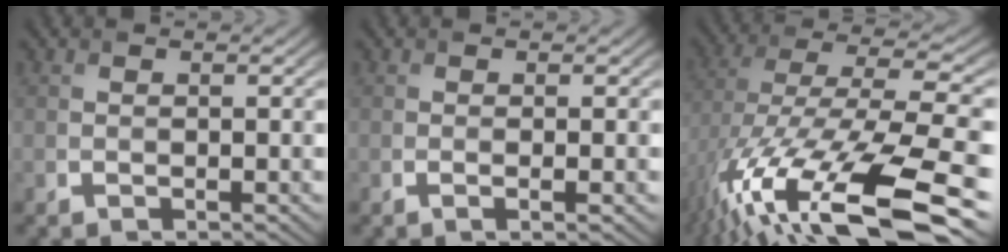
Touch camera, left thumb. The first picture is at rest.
{"total": 1.3, "force": [-0.2, 0.3, 1.3], "torque": [-0.021, 0.000, -0.006]}
{"total": 17.1, "force": [-7.6, 6.5, 13.9], "torque": [-0.293, -0.006, -0.126]}